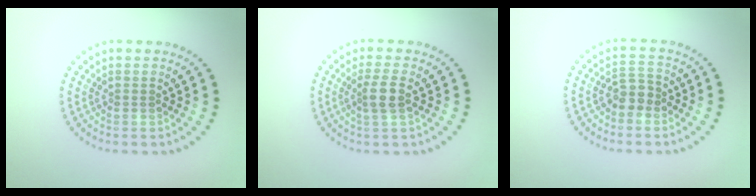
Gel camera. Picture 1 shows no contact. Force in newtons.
{"total": 2.2, "press": 1.9, "slide": 1.1}
{"total": 2.0, "press": 1.8, "slide": 0.9}